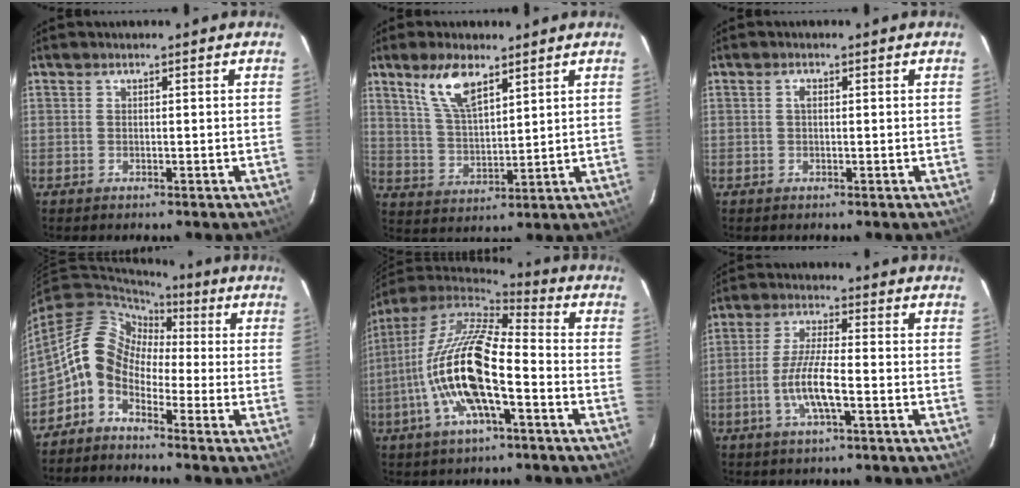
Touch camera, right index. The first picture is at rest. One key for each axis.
{"total": 9.0, "fx": 5.7, "fy": 3.3, "fz": 6.1, "tx": -0.117, "ty": 0.007, "tz": 0.119}
{"total": 0.9, "fx": 0.1, "fy": 0.5, "fz": 0.8, "tx": -0.015, "ty": 0.004, "tz": 0.001}
{"total": 9.4, "fx": -2.8, "fy": 7.1, "fz": 5.4, "tx": -0.100, "ty": 0.025, "tz": -0.077}
{"total": 18.6, "fx": -5.6, "fy": 5.5, "fz": 16.8, "tx": -0.321, "ty": -0.020, "tz": -0.114}
{"total": 8.1, "fx": -2.7, "fy": 1.2, "fz": 7.6, "tx": -0.152, "ty": -0.003, "tz": -0.054}